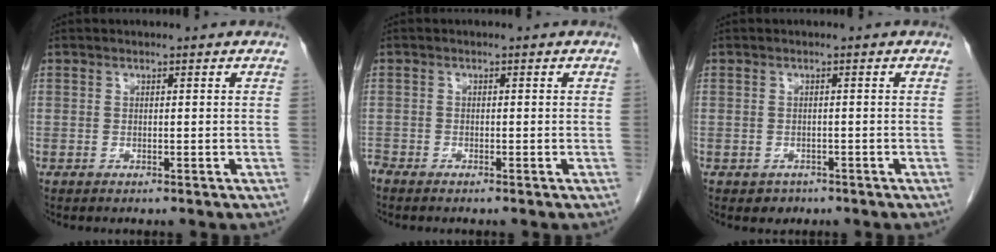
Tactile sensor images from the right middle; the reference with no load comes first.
{"total": 1.0, "force": [-1.0, 0.1, 0.1], "torque": [-0.005, -0.002, -0.018]}
{"total": 1.6, "force": [-0.9, 1.3, 0.2], "torque": [-0.005, 0.003, -0.009]}